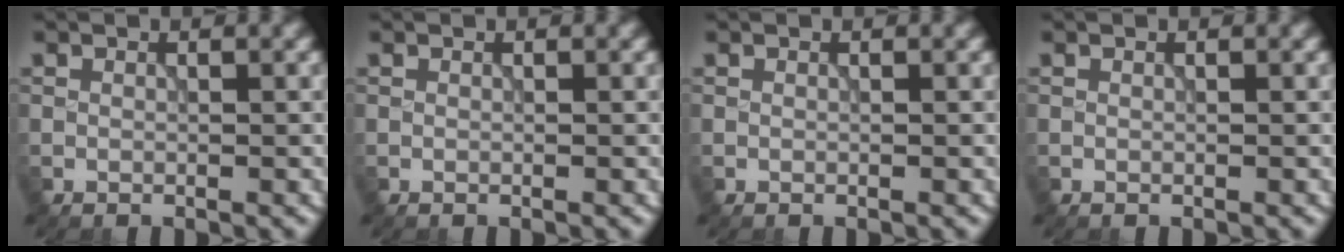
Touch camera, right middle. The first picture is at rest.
{"total": 0.0}
{"total": 0.0}
{"total": 0.0}